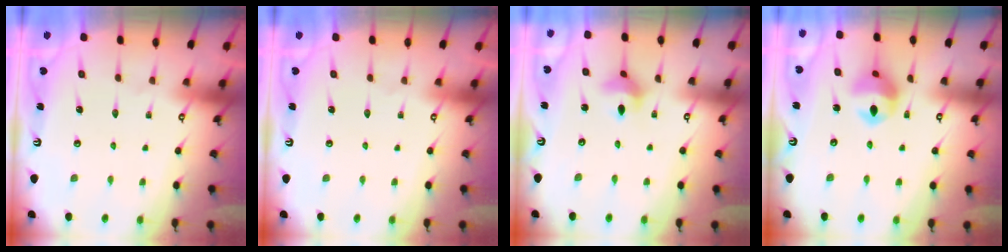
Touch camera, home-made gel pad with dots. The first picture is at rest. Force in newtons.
{"total": 0.0}
{"total": 4.0, "press": 3.9, "slide": 0.5}
{"total": 11.3, "press": 11.2, "slide": 1.4}